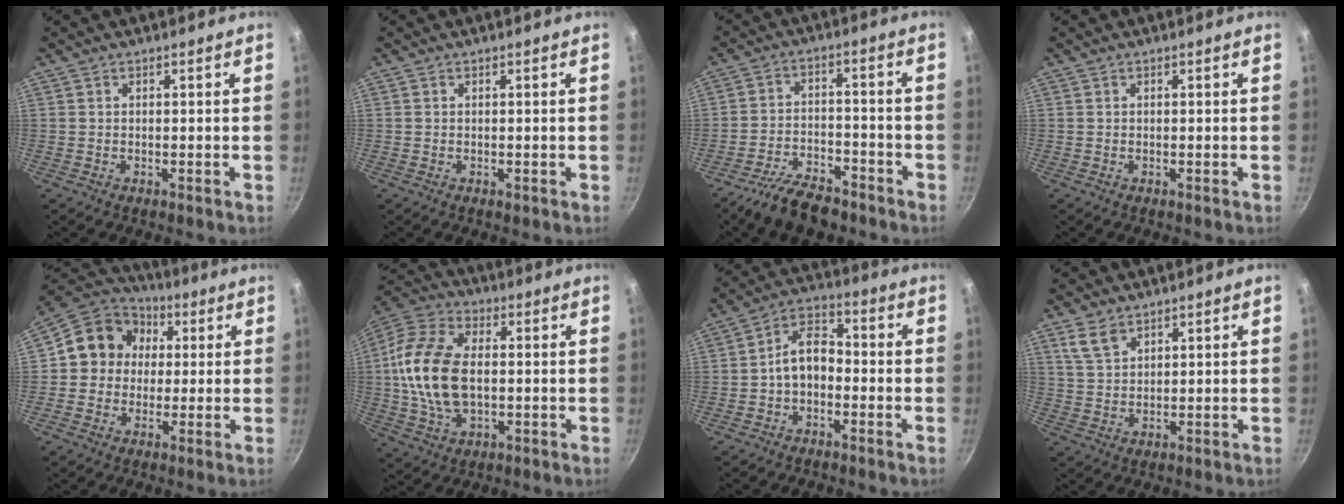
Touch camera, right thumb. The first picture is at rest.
{"total": 0.5, "force": [-0.1, 0.4, 0.3], "torque": [0.000, 0.000, -0.002]}
{"total": 9.7, "force": [-7.4, 4.2, 4.7], "torque": [-0.077, 0.055, -0.127]}
{"total": 0.0}
{"total": 12.1, "force": [1.6, 11.0, 4.9], "torque": [-0.043, 0.026, 0.005]}
{"total": 17.2, "force": [0.1, 10.6, 13.6], "torque": [-0.258, 0.018, -0.008]}
{"total": 7.8, "force": [-1.5, 5.2, 5.6], "torque": [-0.070, 0.039, -0.039]}
{"total": 4.7, "force": [3.2, 2.4, 2.5], "torque": [-0.043, -0.014, 0.068]}